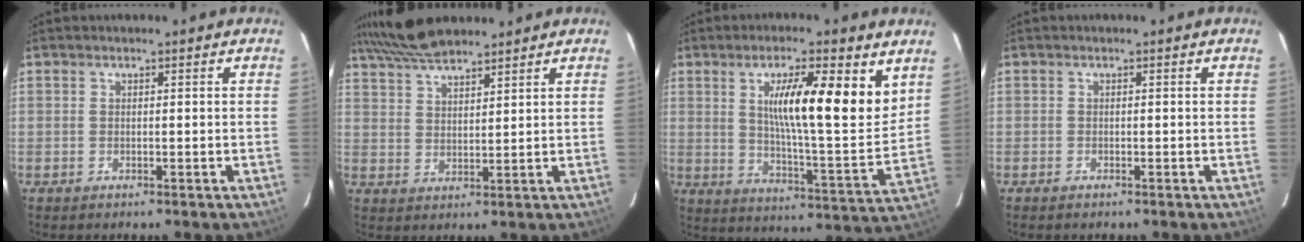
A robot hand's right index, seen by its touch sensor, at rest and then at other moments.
{"total": 8.2, "force": [7.3, 1.3, 3.5], "torque": [-0.077, 0.021, 0.135]}
{"total": 17.0, "force": [7.8, 2.1, 15.0], "torque": [-0.227, -0.004, 0.125]}
{"total": 0.7, "force": [-0.6, -0.2, 0.2], "torque": [-0.007, -0.004, -0.012]}